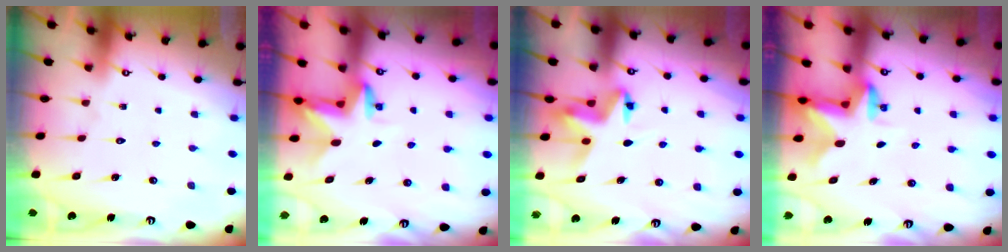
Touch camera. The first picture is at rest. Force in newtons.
{"total": 3.3, "press": 3.3, "slide": 0.2}
{"total": 5.8, "press": 5.8, "slide": 0.2}
{"total": 2.4, "press": 2.4, "slide": 0.4}